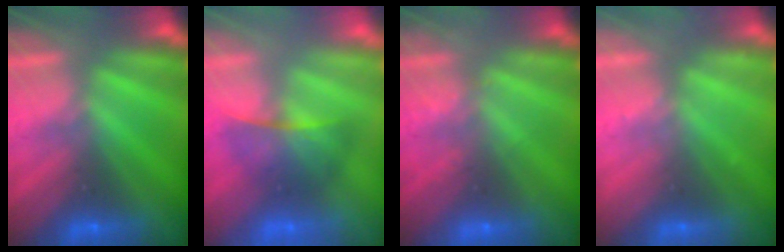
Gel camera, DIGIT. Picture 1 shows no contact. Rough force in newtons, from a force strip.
{"total": 2.2}
{"total": 2.0}
{"total": 2.2}